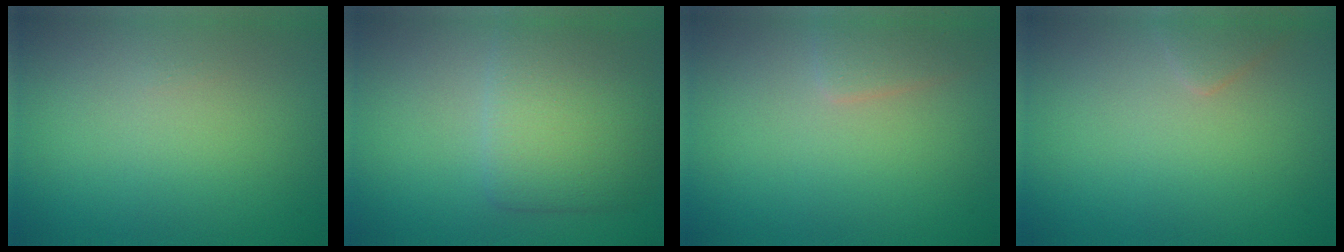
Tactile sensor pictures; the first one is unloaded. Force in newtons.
{"total": 5.7, "press": 5.7, "slide": 0.1}
{"total": 1.8, "press": 1.8, "slide": 0.2}
{"total": 1.2, "press": 1.2, "slide": 0.1}